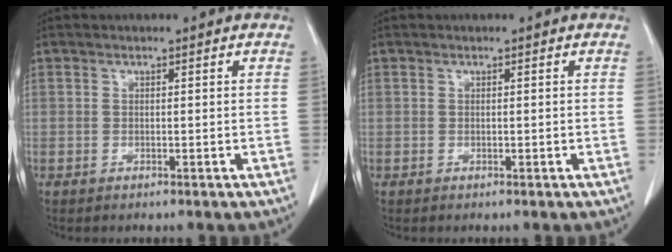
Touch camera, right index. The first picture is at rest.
{"total": 0.0}